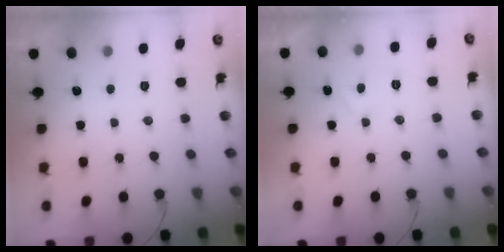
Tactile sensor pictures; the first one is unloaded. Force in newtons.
{"total": 1.9, "press": 1.8, "slide": 0.7}